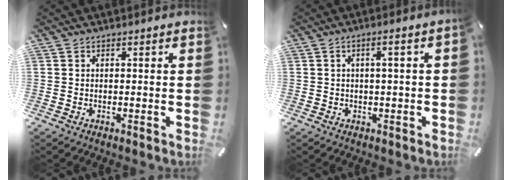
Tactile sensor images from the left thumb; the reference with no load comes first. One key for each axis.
{"total": 2.9, "fx": 0.0, "fy": 0.1, "fz": 2.9, "tx": -0.049, "ty": -0.001, "tz": -0.002}